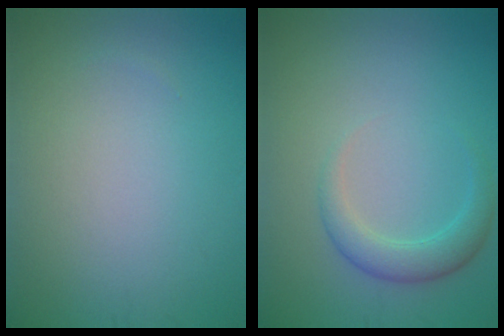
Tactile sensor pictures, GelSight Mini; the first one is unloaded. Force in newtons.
{"total": 2.7, "press": 2.6, "slide": 0.4}